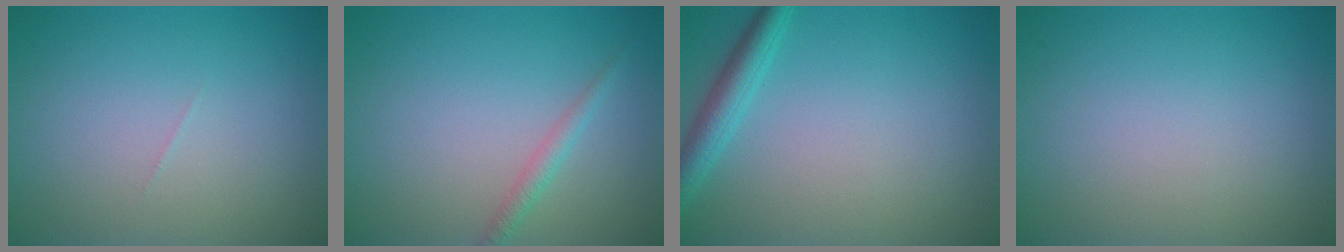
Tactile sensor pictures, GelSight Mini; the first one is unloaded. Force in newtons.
{"total": 1.4, "press": 1.4, "slide": 0.0}
{"total": 2.7, "press": 2.7, "slide": 0.2}
{"total": 0.0}